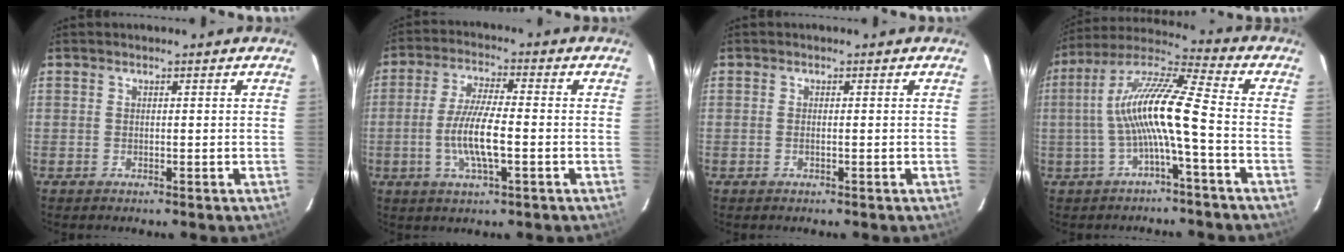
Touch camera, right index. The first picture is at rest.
{"total": 9.0, "force": [-2.3, 1.7, 8.5], "torque": [-0.167, -0.002, -0.047]}
{"total": 0.7, "force": [-0.4, 0.0, 0.6], "torque": [-0.009, 0.005, -0.008]}
{"total": 12.5, "force": [-2.4, 0.7, 12.2], "torque": [-0.243, 0.017, -0.045]}